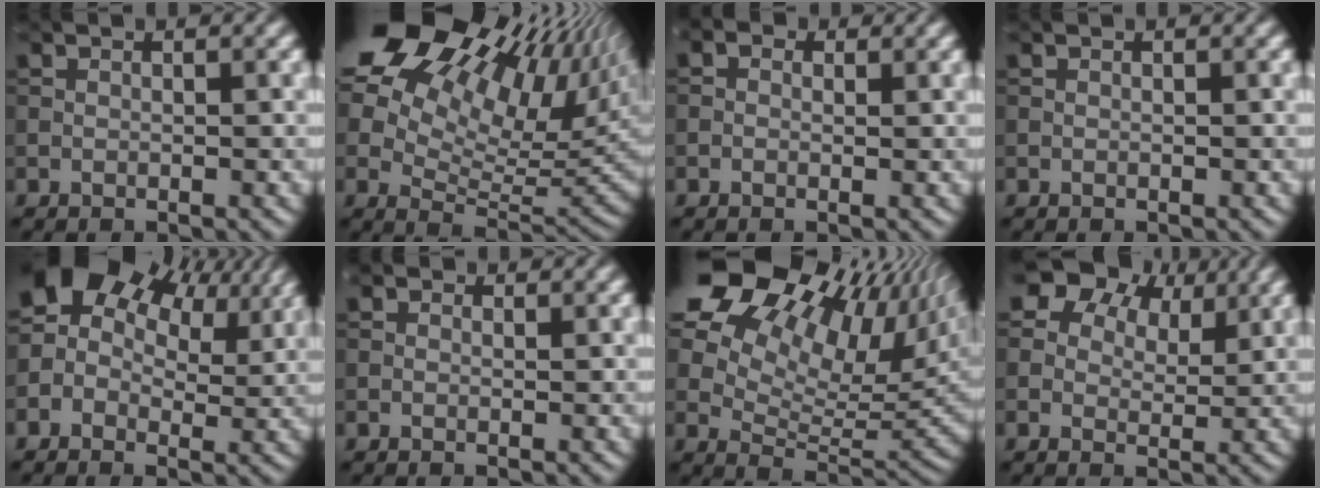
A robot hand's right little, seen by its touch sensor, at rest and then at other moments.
{"total": 21.6, "force": [11.1, 11.7, 14.3], "torque": [-0.261, 0.061, 0.187]}
{"total": 1.5, "force": [0.5, 1.2, 0.8], "torque": [-0.014, 0.002, -0.008]}
{"total": 0.0}
{"total": 12.4, "force": [6.2, 7.7, 7.5], "torque": [-0.147, 0.039, 0.090]}
{"total": 0.7, "force": [0.2, 0.6, 0.3], "torque": [-0.005, -0.003, -0.004]}
{"total": 19.7, "force": [10.7, 10.4, 12.8], "torque": [-0.221, 0.053, 0.172]}
{"total": 9.5, "force": [5.9, 6.0, 4.5], "torque": [-0.081, 0.015, 0.088]}